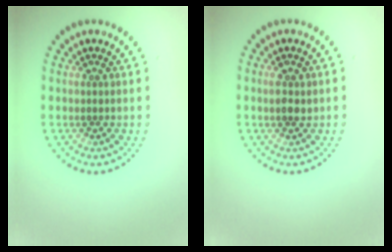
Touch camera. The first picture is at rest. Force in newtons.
{"total": 1.7, "press": 1.6, "slide": 0.3}